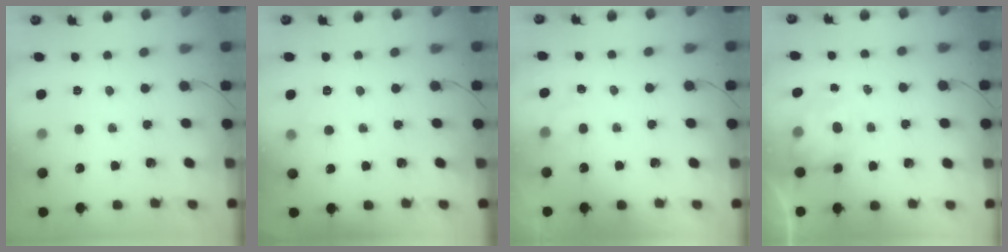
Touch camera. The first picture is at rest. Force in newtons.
{"total": 5.8, "press": 5.6, "slide": 1.6}
{"total": 2.5, "press": 1.9, "slide": 1.6}
{"total": 5.2, "press": 5.0, "slide": 1.4}